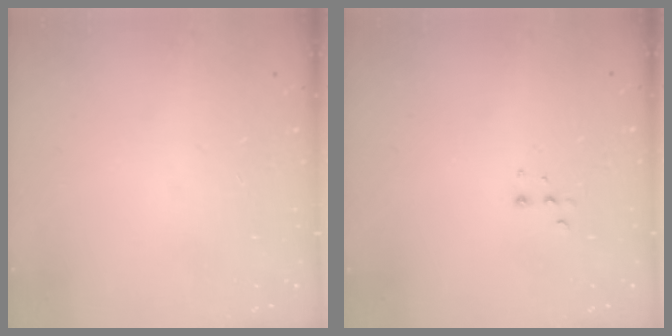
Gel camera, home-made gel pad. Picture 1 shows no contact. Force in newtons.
{"total": 4.2, "press": 4.1, "slide": 0.9}